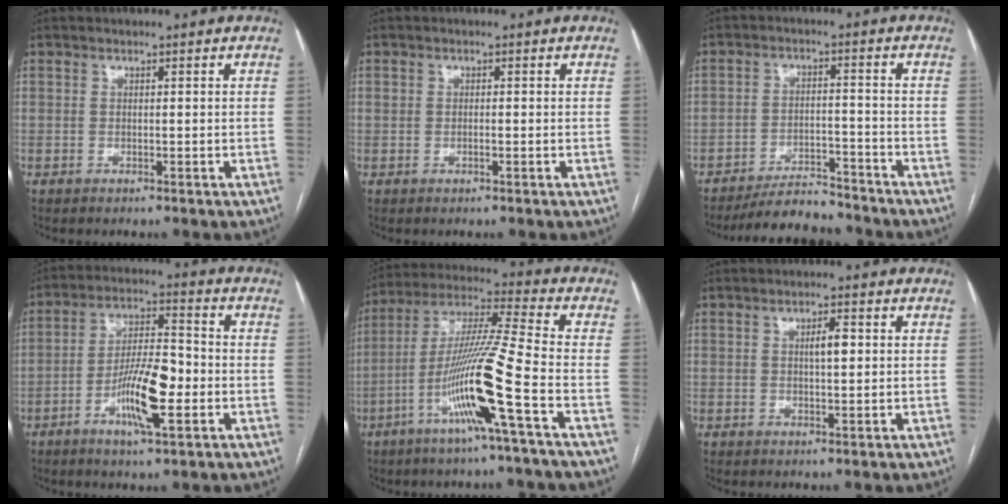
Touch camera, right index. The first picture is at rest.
{"total": 0.9, "force": [-0.1, 0.4, 0.7], "torque": [-0.016, 0.002, -0.001]}
{"total": 7.8, "force": [-7.4, 1.7, 1.7], "torque": [-0.023, -0.003, -0.126]}
{"total": 11.0, "force": [-3.5, 2.2, 10.2], "torque": [-0.189, 0.002, -0.062]}
{"total": 15.1, "force": [-5.9, -1.6, 13.9], "torque": [-0.271, -0.006, -0.115]}
{"total": 2.8, "force": [0.5, 0.6, 2.6], "torque": [-0.044, 0.003, 0.009]}